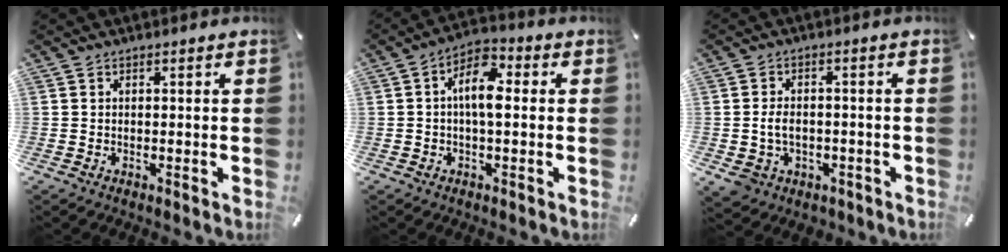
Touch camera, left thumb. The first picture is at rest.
{"total": 8.0, "force": [0.3, 3.8, 7.0], "torque": [-0.128, 0.014, 0.002]}
{"total": 6.2, "force": [-1.0, 5.2, 3.3], "torque": [-0.076, 0.004, -0.018]}